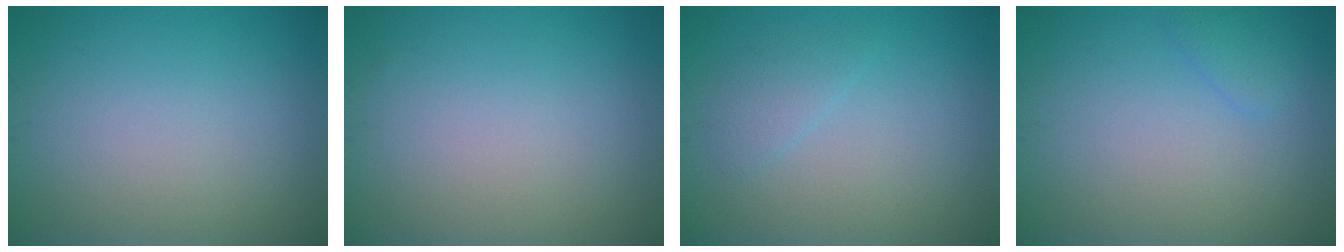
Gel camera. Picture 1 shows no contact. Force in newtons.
{"total": 0.0}
{"total": 1.3, "press": 1.3, "slide": 0.1}
{"total": 1.2, "press": 1.2, "slide": 0.1}